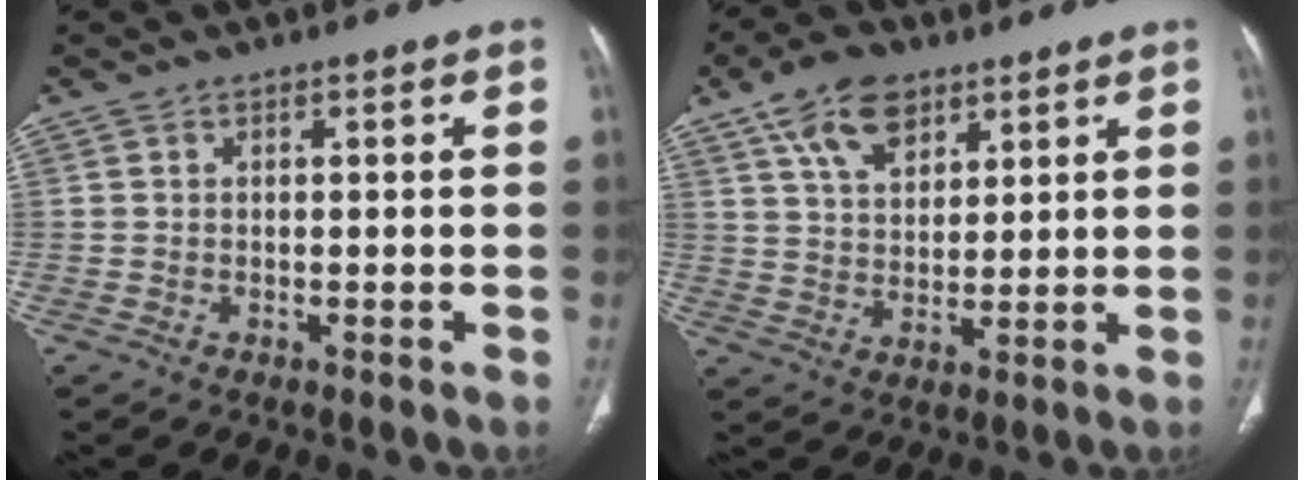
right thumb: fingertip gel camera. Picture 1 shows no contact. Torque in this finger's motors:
{"motor_torque": [-1.31, 1.50, 0.25, -0.06, 0.08]}